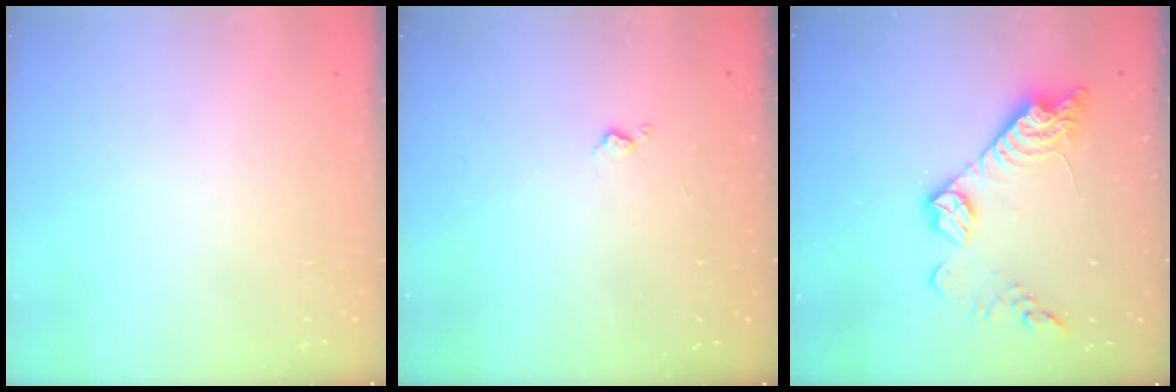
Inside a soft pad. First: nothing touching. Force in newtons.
{"total": 2.6, "press": 2.6, "slide": 0.4}
{"total": 13.5, "press": 13.5, "slide": 0.7}